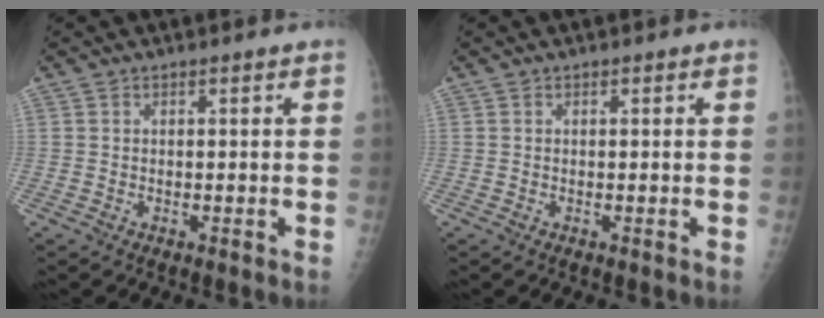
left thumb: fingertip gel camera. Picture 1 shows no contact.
{"total": 0.0}